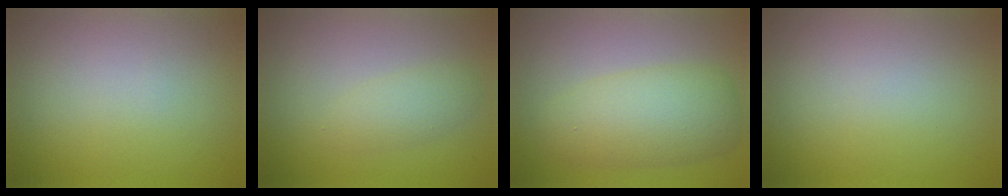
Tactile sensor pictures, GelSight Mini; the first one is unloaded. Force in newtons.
{"total": 2.0, "press": 2.0, "slide": 0.1}
{"total": 5.6, "press": 5.6, "slide": 0.1}
{"total": 0.5, "press": 0.5, "slide": 0.1}